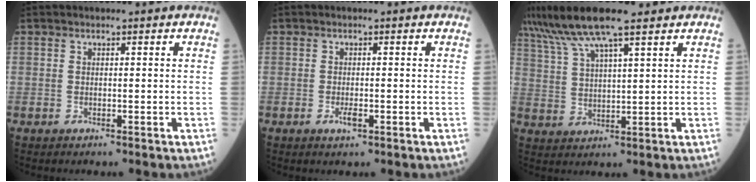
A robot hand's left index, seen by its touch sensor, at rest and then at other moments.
{"total": 1.6, "force": [-0.8, 0.4, 1.3], "torque": [-0.024, -0.001, -0.011]}
{"total": 11.0, "force": [8.2, 1.0, 7.2], "torque": [-0.141, 0.030, 0.150]}